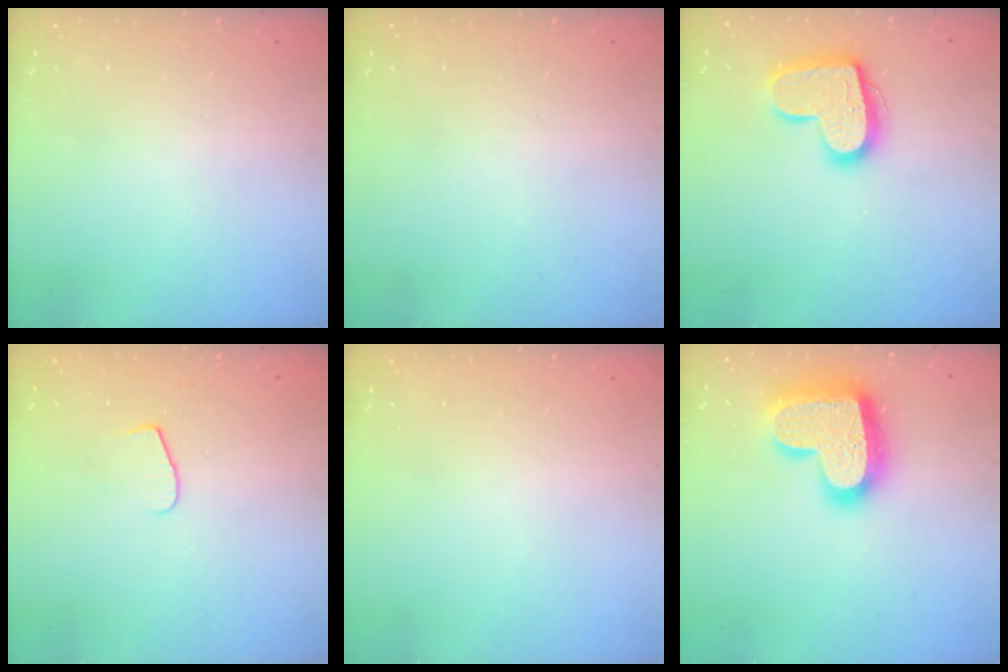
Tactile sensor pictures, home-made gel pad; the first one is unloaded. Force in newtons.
{"total": 0.0}
{"total": 16.4, "press": 16.4, "slide": 1.2}
{"total": 5.5, "press": 5.5, "slide": 0.5}
{"total": 0.0}
{"total": 20.8, "press": 20.7, "slide": 1.5}